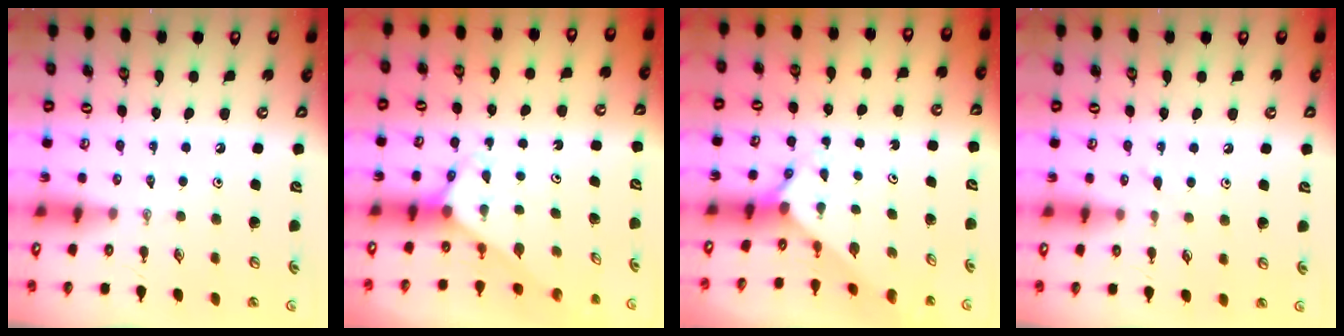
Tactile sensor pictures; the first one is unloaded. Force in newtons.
{"total": 2.9, "press": 2.9, "slide": 0.2}
{"total": 1.8, "press": 1.8, "slide": 0.2}
{"total": 6.3, "press": 6.2, "slide": 0.7}